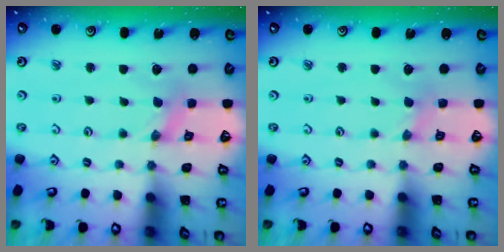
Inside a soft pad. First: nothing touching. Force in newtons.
{"total": 1.3, "press": 1.3, "slide": 0.2}